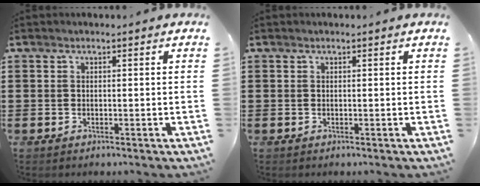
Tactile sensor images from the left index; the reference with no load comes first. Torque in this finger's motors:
{"motor_torque": [0.05, 0.08, 0.05, -0.01]}